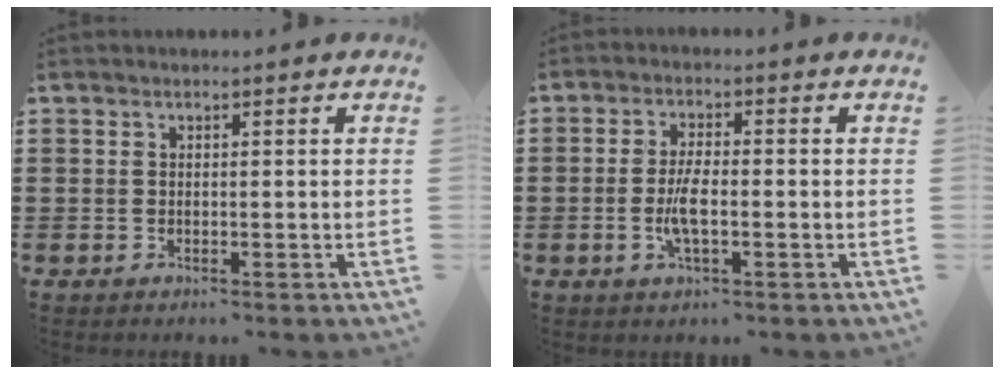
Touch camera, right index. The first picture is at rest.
{"total": 4.6, "force": [-1.1, 1.4, 4.3], "torque": [-0.093, -0.003, -0.025]}